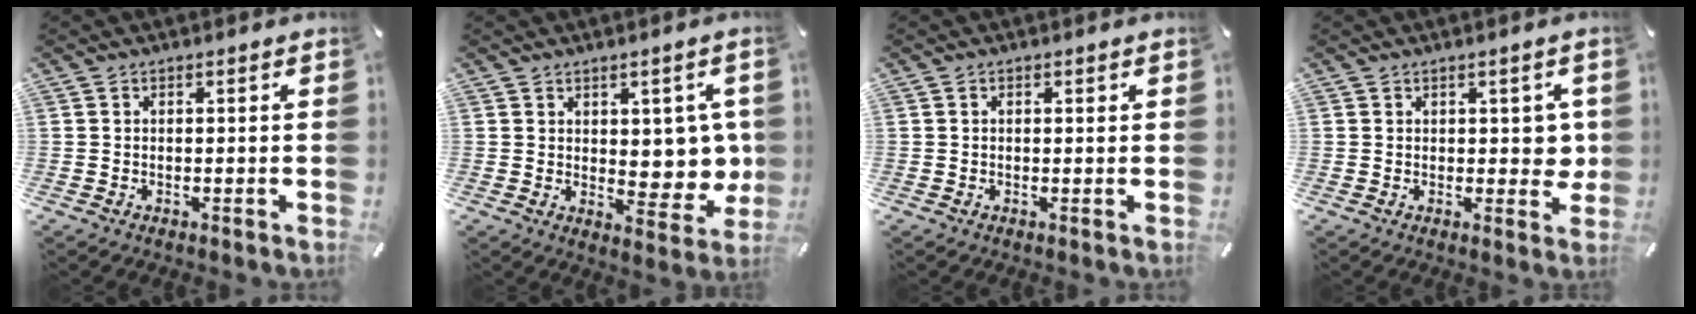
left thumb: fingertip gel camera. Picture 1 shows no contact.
{"total": 8.9, "force": [2.1, 6.1, 6.1], "torque": [-0.059, -0.016, 0.042]}
{"total": 0.7, "force": [0.1, 0.4, 0.5], "torque": [-0.011, 0.002, 0.002]}
{"total": 4.7, "force": [0.8, 3.2, 3.3], "torque": [-0.023, -0.006, 0.009]}